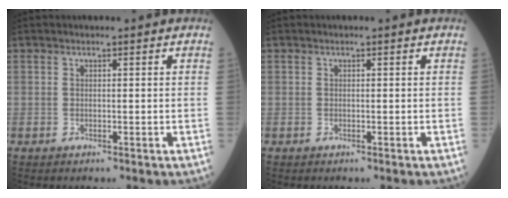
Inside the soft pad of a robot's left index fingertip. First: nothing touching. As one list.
[{"total": 0.0}]